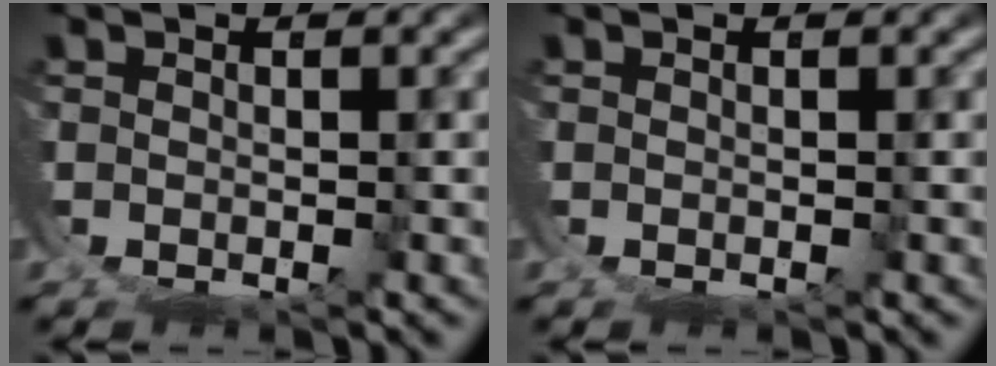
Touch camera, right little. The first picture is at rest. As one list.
[{"total": 0.0}]